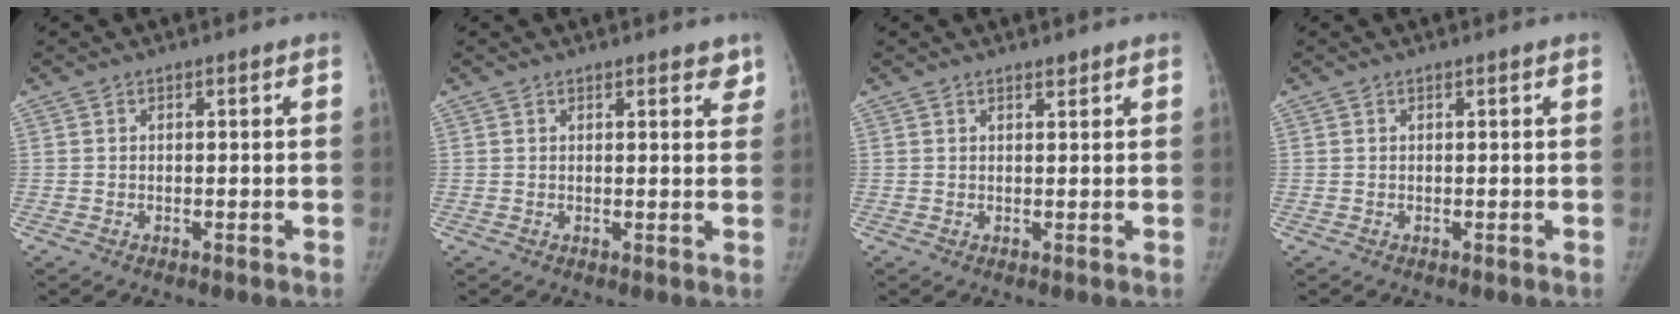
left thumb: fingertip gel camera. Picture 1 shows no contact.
{"total": 3.4, "force": [2.4, 1.3, 2.0], "torque": [0.002, -0.007, 0.026]}
{"total": 0.9, "force": [0.8, 0.2, 0.3], "torque": [-0.004, -0.006, 0.014]}
{"total": 0.0}